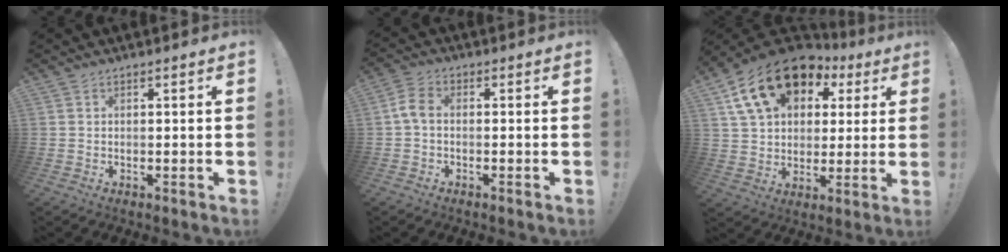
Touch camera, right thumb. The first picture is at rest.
{"total": 4.9, "force": [-0.2, 3.0, 3.8], "torque": [-0.079, 0.008, -0.002]}
{"total": 20.4, "force": [9.9, 13.4, 11.9], "torque": [-0.187, -0.038, 0.186]}